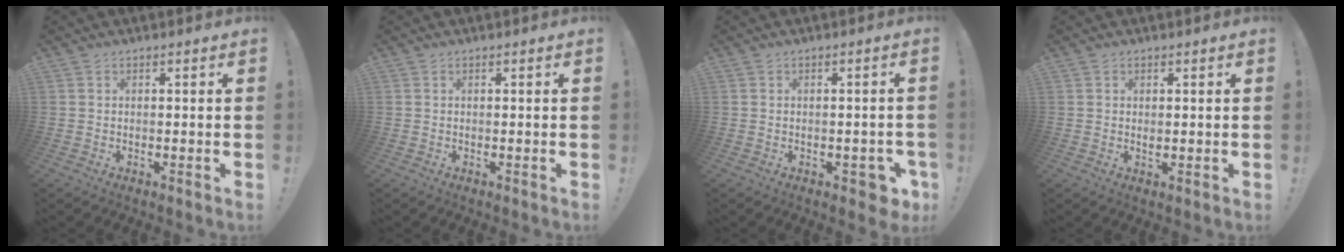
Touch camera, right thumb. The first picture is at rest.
{"total": 0.0}
{"total": 4.9, "force": [-2.0, 2.8, 3.4], "torque": [-0.031, 0.012, -0.029]}
{"total": 1.1, "force": [0.3, 0.9, 0.5], "torque": [-0.011, 0.002, 0.005]}